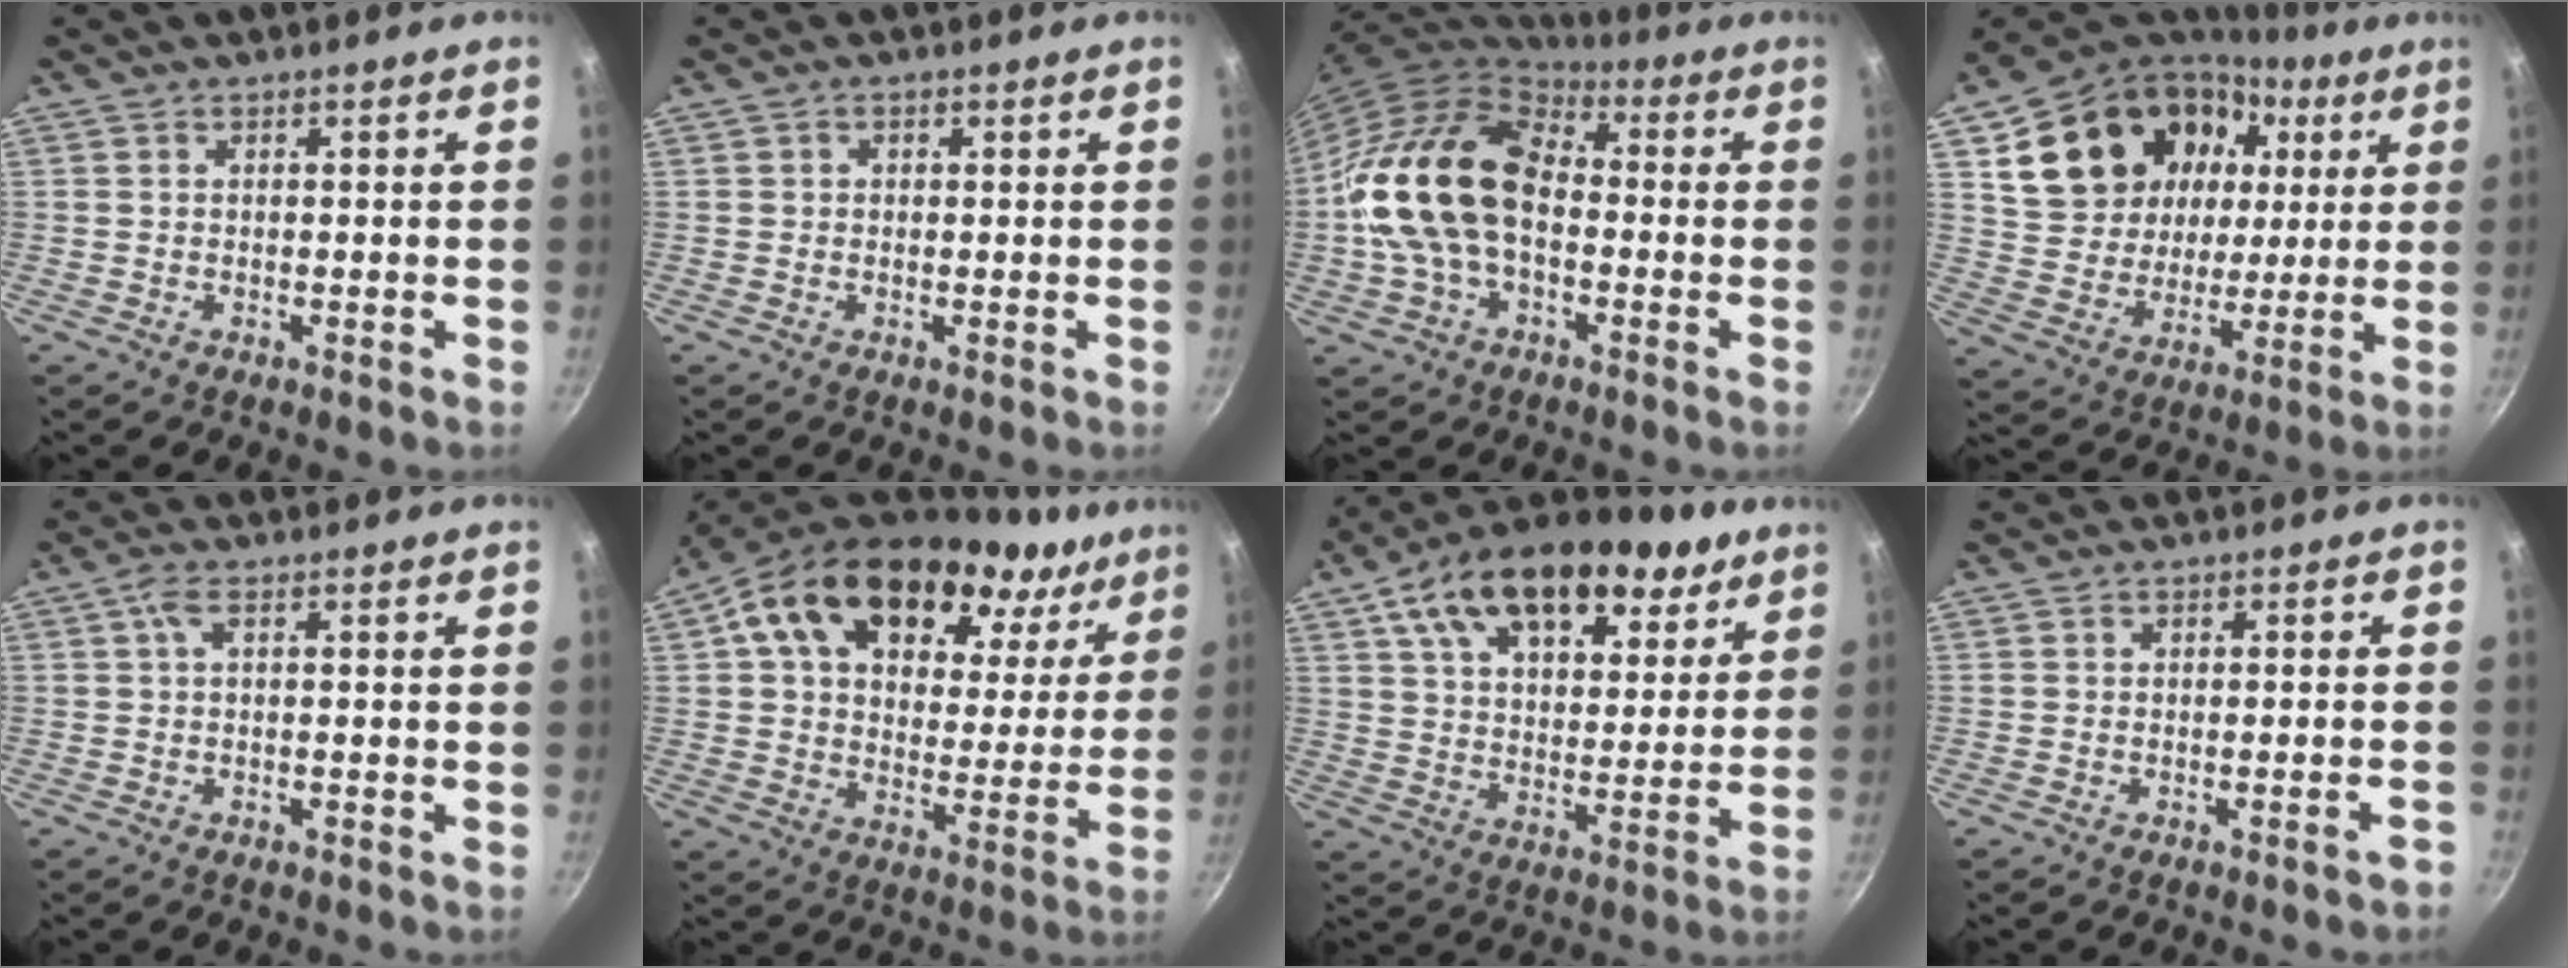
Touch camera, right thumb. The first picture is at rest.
{"total": 1.1, "force": [0.3, 0.9, 0.4], "torque": [-0.003, 0.001, 0.003]}
{"total": 19.1, "force": [-1.3, 12.7, 14.2], "torque": [-0.243, 0.042, -0.037]}
{"total": 23.7, "force": [8.3, 18.0, 12.9], "torque": [-0.223, 0.006, 0.154]}
{"total": 2.3, "force": [0.0, 0.8, 2.1], "torque": [-0.051, 0.007, 0.000]}
{"total": 26.5, "force": [14.6, 15.5, 15.8], "torque": [-0.243, -0.007, 0.239]}
{"total": 22.6, "force": [12.8, 12.3, 14.0], "torque": [-0.209, -0.024, 0.200]}
{"total": 1.9, "force": [-1.4, 0.3, 1.3], "torque": [-0.017, 0.018, -0.012]}